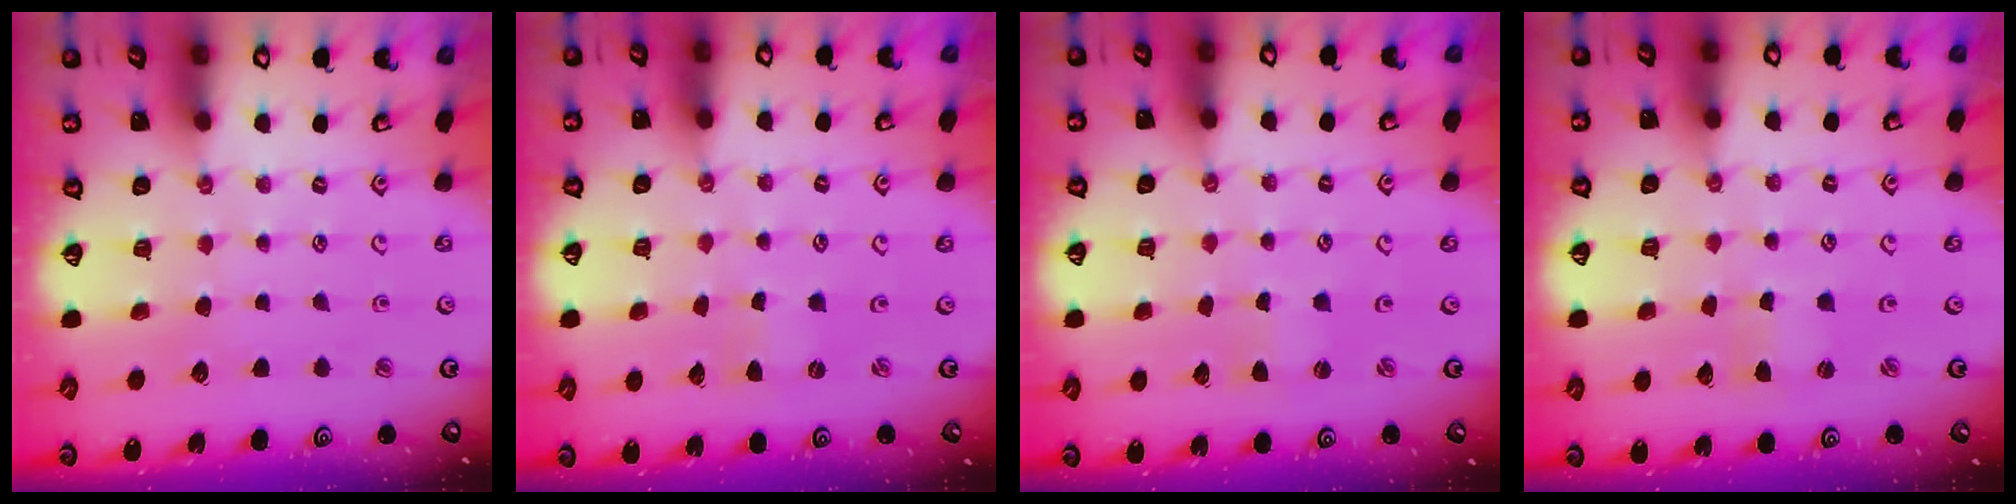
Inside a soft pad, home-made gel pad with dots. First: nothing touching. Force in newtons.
{"total": 0.0}
{"total": 1.4, "press": 1.4, "slide": 0.4}
{"total": 0.9, "press": 0.8, "slide": 0.1}